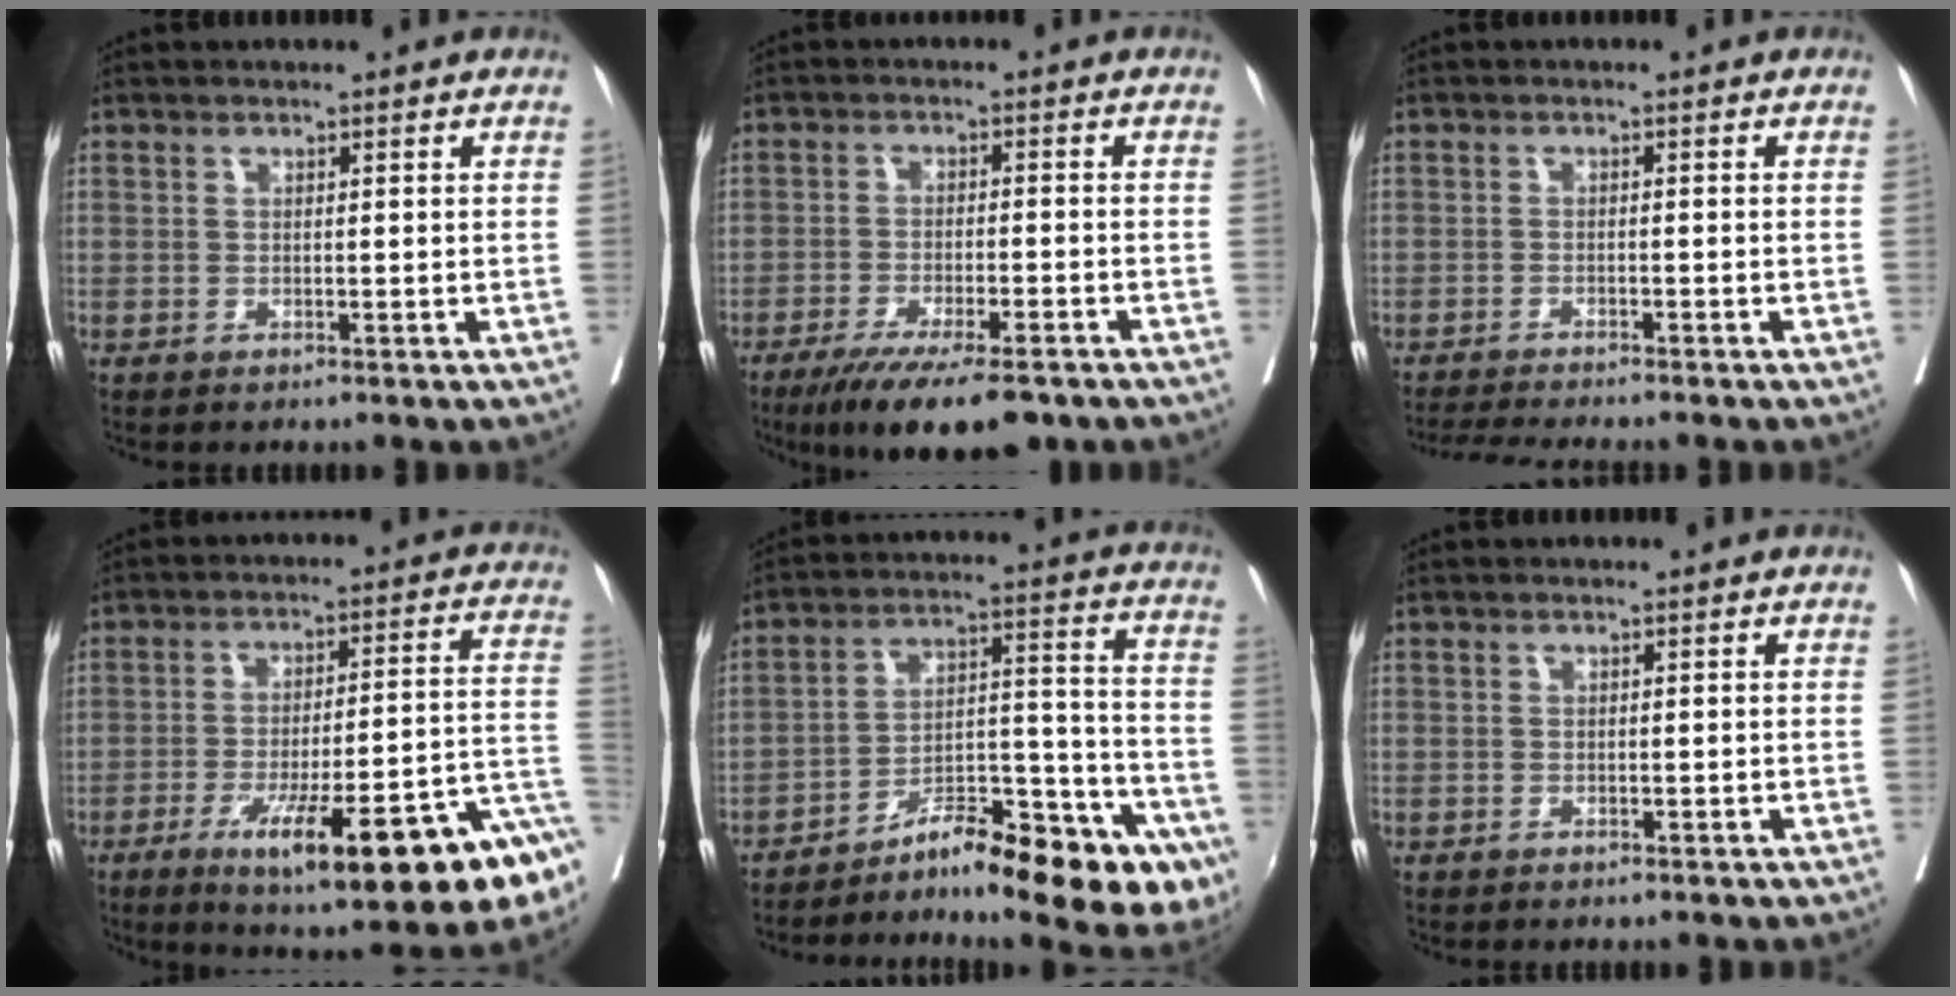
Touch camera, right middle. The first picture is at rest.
{"total": 12.7, "force": [-9.4, 2.3, 8.1], "torque": [-0.121, -0.024, -0.148]}
{"total": 7.8, "force": [-7.1, 0.1, 3.3], "torque": [-0.040, -0.014, -0.109]}
{"total": 20.9, "force": [-11.0, 2.9, 17.5], "torque": [-0.178, -0.003, -0.161]}
{"total": 20.6, "force": [-14.3, 4.1, 14.2], "torque": [-0.143, 0.043, -0.217]}
{"total": 1.0, "force": [-0.6, 0.8, 0.0], "torque": [-0.005, 0.006, -0.011]}